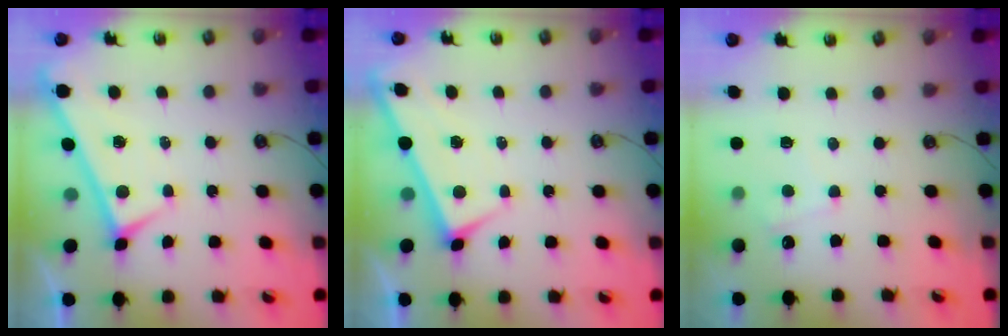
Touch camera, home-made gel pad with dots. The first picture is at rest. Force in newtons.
{"total": 1.3, "press": 1.2, "slide": 0.3}
{"total": 4.7, "press": 4.7, "slide": 0.5}